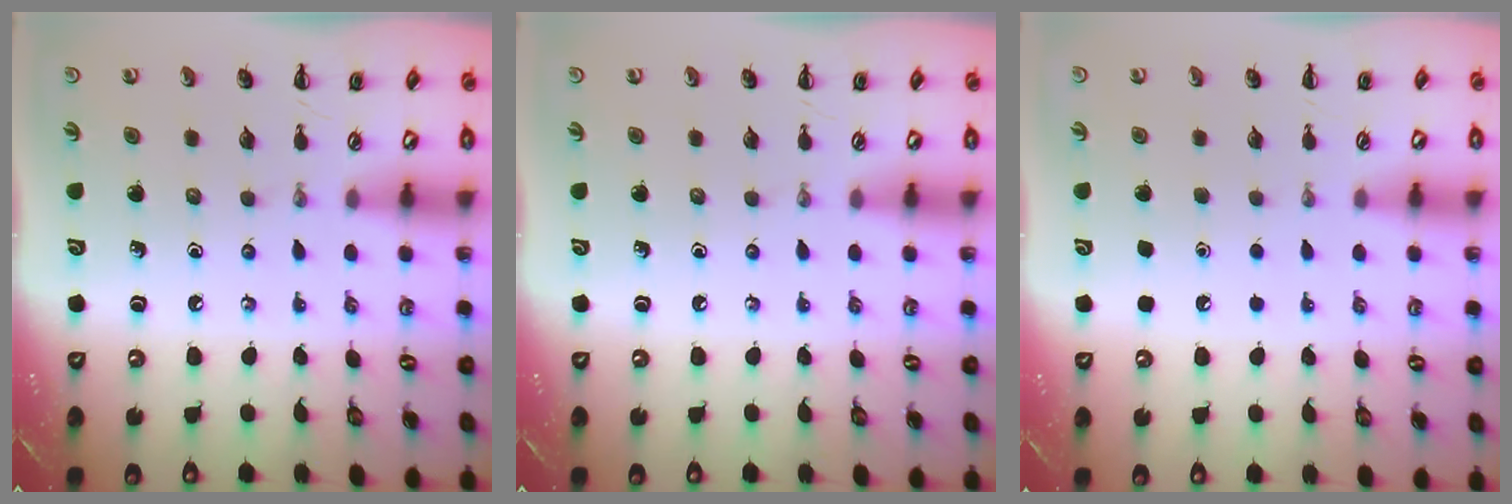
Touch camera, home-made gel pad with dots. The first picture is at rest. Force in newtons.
{"total": 0.0}
{"total": 1.6, "press": 1.6, "slide": 0.1}